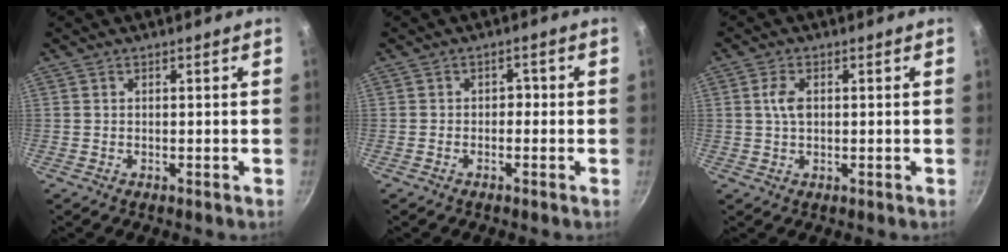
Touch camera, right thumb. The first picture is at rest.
{"total": 1.8, "force": [-0.8, 1.3, 0.9], "torque": [-0.005, 0.016, -0.015]}
{"total": 3.4, "force": [0.6, 2.0, 2.7], "torque": [-0.052, 0.003, 0.009]}